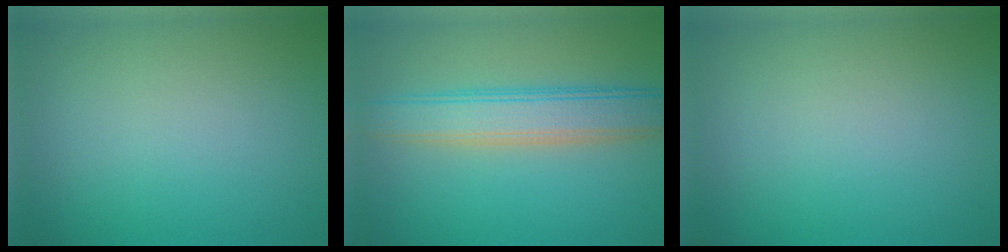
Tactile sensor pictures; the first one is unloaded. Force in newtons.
{"total": 5.4, "press": 5.4, "slide": 0.3}
{"total": 0.0}